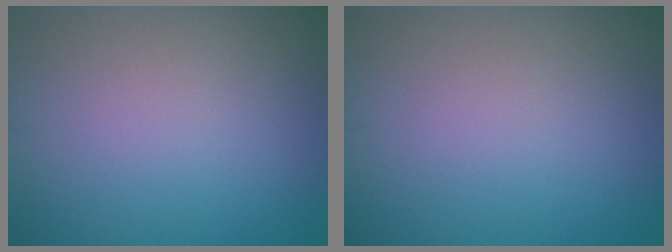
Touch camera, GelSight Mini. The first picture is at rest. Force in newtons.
{"total": 0.0}